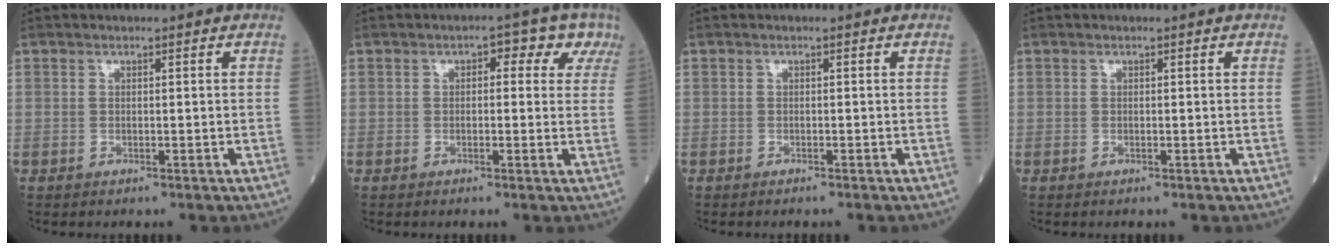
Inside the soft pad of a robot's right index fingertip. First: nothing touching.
{"total": 5.2, "force": [2.0, 2.9, 3.9], "torque": [-0.031, 0.030, 0.017]}
{"total": 1.0, "force": [-0.9, -0.1, 0.4], "torque": [-0.006, 0.000, -0.011]}
{"total": 0.0}